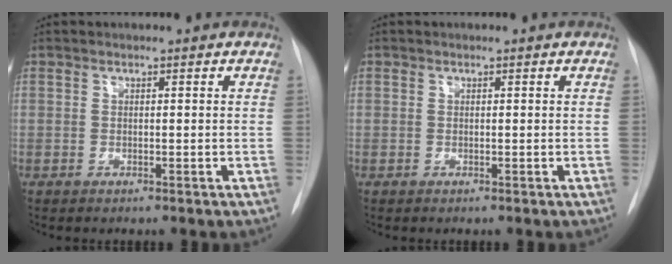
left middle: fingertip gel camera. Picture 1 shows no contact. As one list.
[{"total": 0.0}]